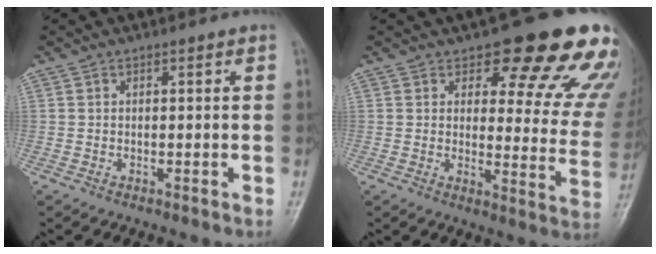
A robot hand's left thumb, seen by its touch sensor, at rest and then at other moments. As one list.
[{"total": 19.5, "force": [13.5, 7.5, 12.0], "torque": [-0.091, -0.076, 0.152]}]